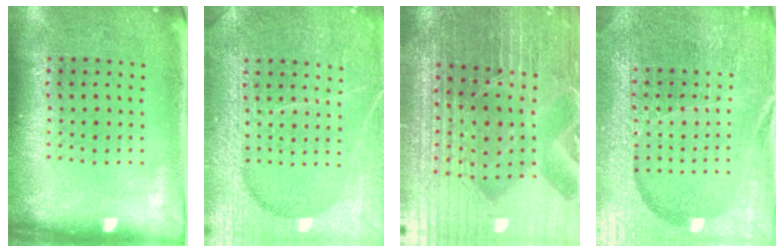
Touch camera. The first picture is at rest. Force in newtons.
{"total": 6.6, "press": 6.5, "slide": 0.8}
{"total": 5.3, "press": 5.1, "slide": 1.7}
{"total": 5.9, "press": 5.2, "slide": 2.8}